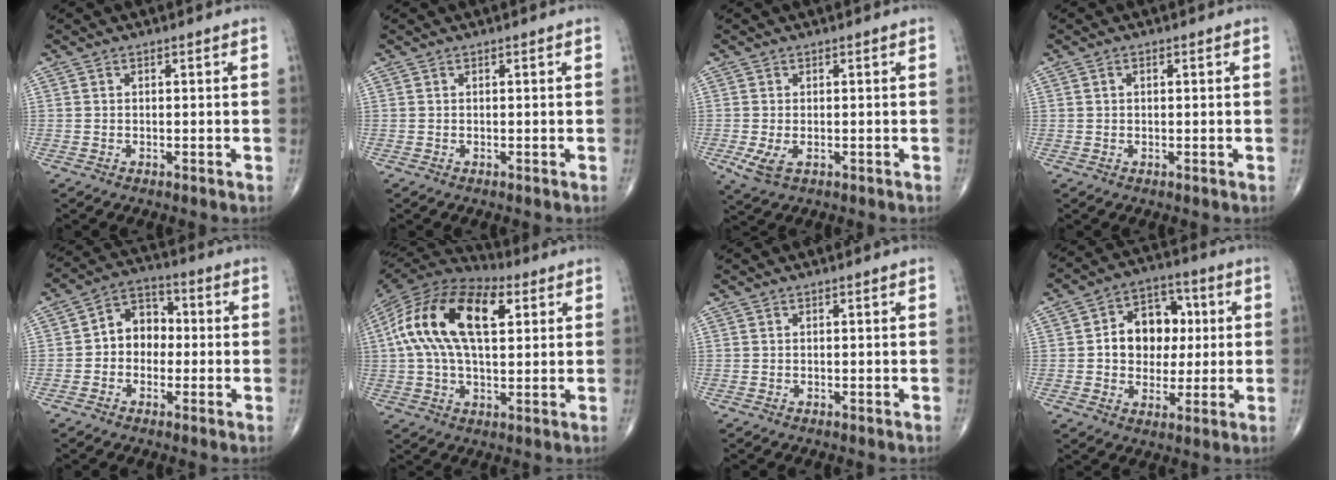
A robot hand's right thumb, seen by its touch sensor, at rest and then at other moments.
{"total": 0.0}
{"total": 3.7, "force": [-1.0, 2.0, 3.0], "torque": [-0.068, -0.011, -0.013]}
{"total": 0.9, "force": [0.2, 0.6, 0.6], "torque": [-0.009, 0.002, 0.003]}
{"total": 7.9, "force": [-0.5, 6.3, 4.7], "torque": [-0.041, 0.032, -0.025]}
{"total": 21.3, "force": [5.4, 10.9, 17.5], "torque": [-0.334, 0.024, 0.082]}
{"total": 0.0}
{"total": 12.5, "force": [1.2, 9.7, 7.8], "torque": [-0.067, 0.019, 0.017]}